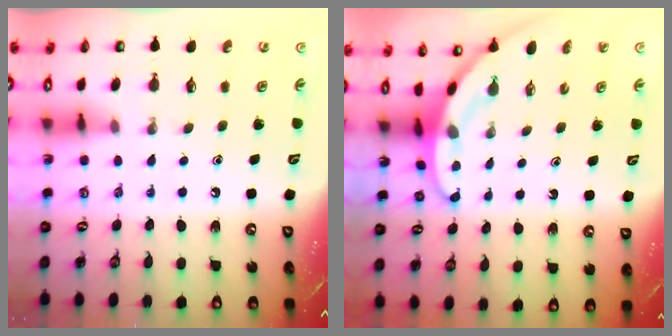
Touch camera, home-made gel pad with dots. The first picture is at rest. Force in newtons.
{"total": 3.5, "press": 3.5, "slide": 0.1}